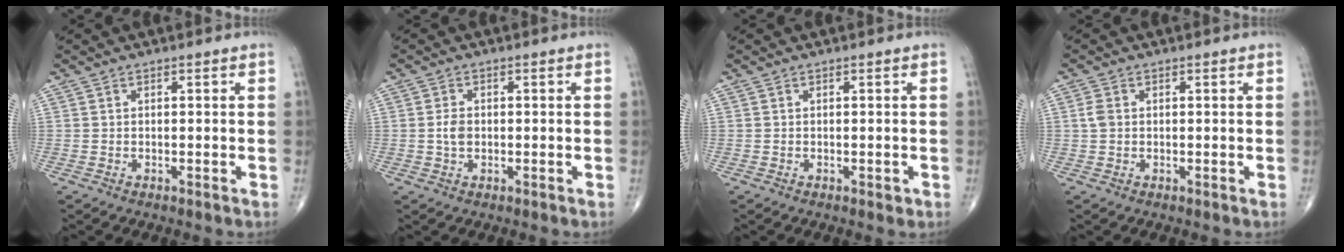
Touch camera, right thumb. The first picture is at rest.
{"total": 2.6, "force": [-0.1, 1.7, 1.9], "torque": [-0.034, 0.003, -0.005]}
{"total": 0.8, "force": [-0.3, 0.5, 0.6], "torque": [-0.006, -0.001, -0.002]}
{"total": 1.9, "force": [0.2, 1.4, 1.2], "torque": [-0.027, 0.004, 0.003]}